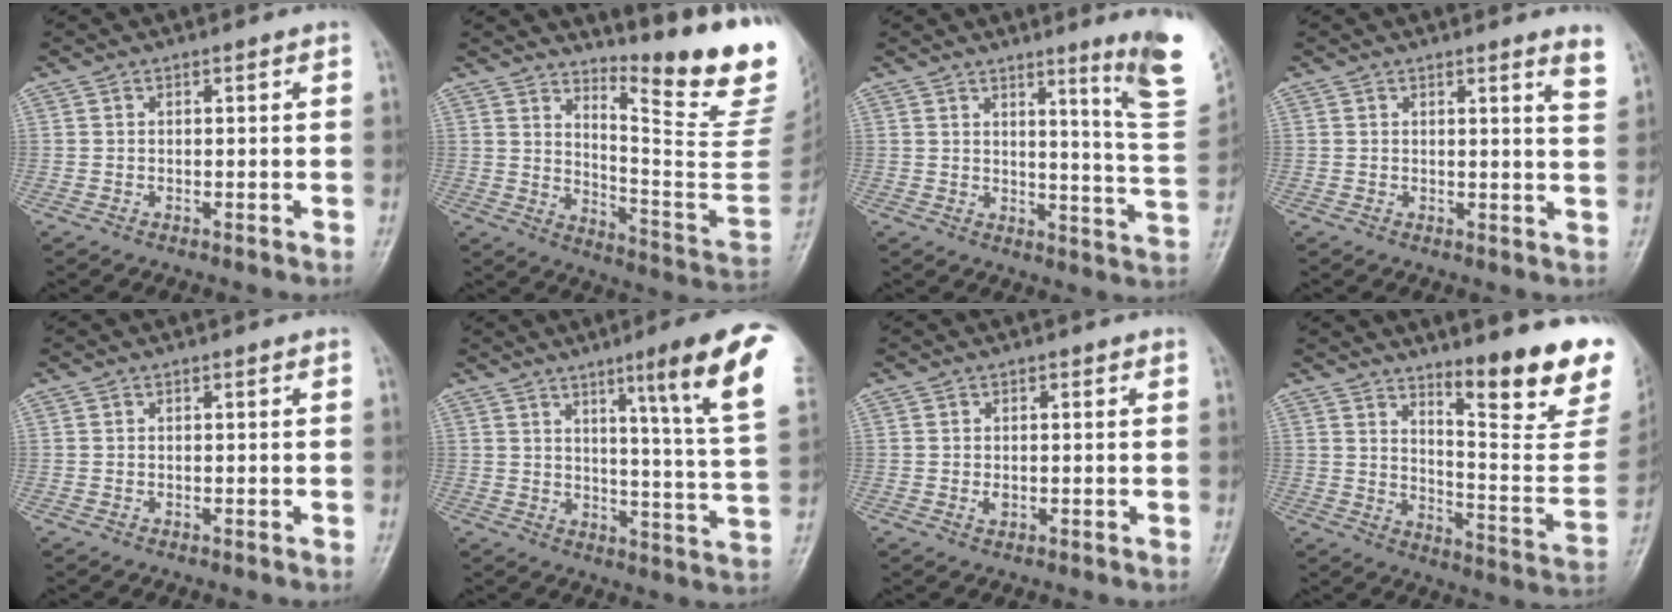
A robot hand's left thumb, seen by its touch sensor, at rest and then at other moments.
{"total": 19.3, "force": [13.8, 3.1, 13.2], "torque": [-0.151, -0.135, 0.199]}
{"total": 13.3, "force": [7.4, 0.4, 11.1], "torque": [-0.128, -0.055, 0.097]}
{"total": 3.3, "force": [2.5, -0.1, 2.2], "torque": [-0.028, -0.023, 0.024]}
{"total": 0.0}
{"total": 16.9, "force": [8.3, 0.5, 14.7], "torque": [-0.187, -0.038, 0.111]}
{"total": 1.4, "force": [-0.1, 1.1, 0.9], "torque": [-0.010, -0.001, -0.001]}
{"total": 20.2, "force": [13.2, 4.5, 14.6], "torque": [-0.154, -0.099, 0.192]}